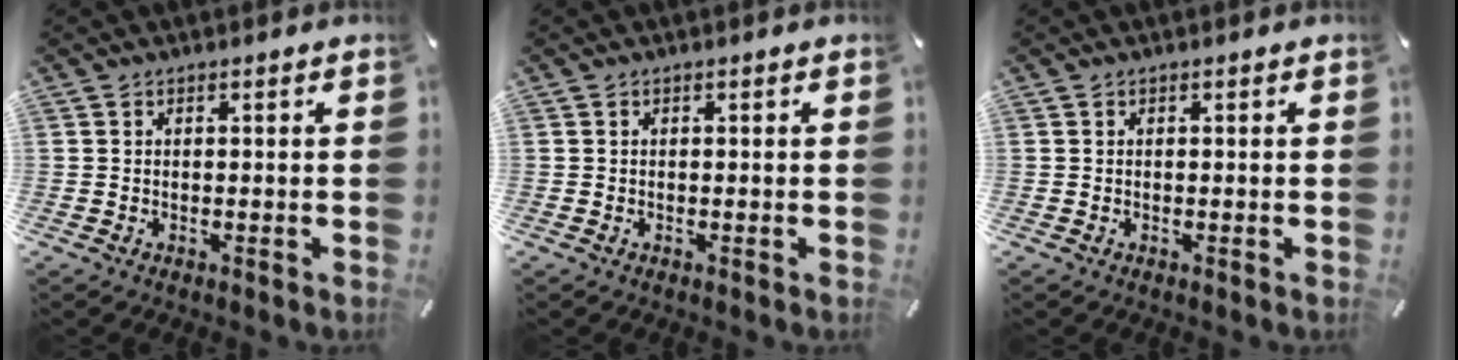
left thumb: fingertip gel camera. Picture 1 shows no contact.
{"total": 0.0}
{"total": 0.0}